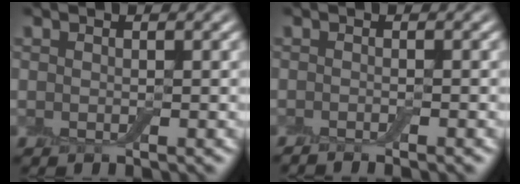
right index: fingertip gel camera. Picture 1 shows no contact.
{"total": 1.4, "force": [-1.2, 0.0, 0.9], "torque": [-0.011, -0.004, -0.022]}